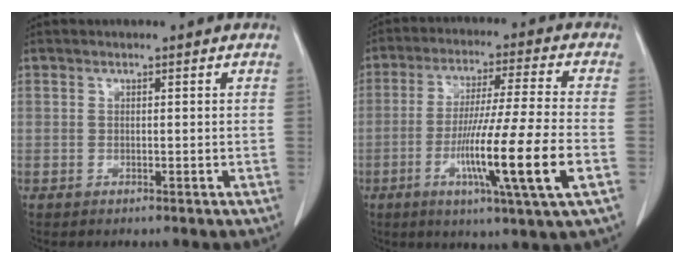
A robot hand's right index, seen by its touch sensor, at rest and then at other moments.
{"total": 15.4, "force": [-4.7, -1.2, 14.6], "torque": [-0.269, -0.023, -0.086]}